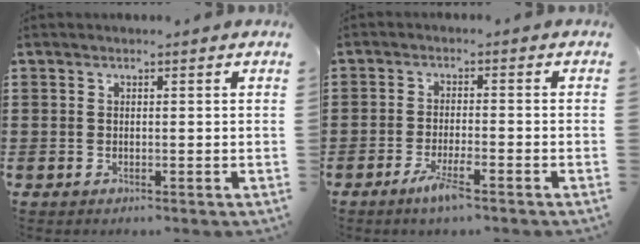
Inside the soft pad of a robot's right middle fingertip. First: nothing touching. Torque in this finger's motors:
{"motor_torque": [0.97, -0.74, 0.25, 0.08]}